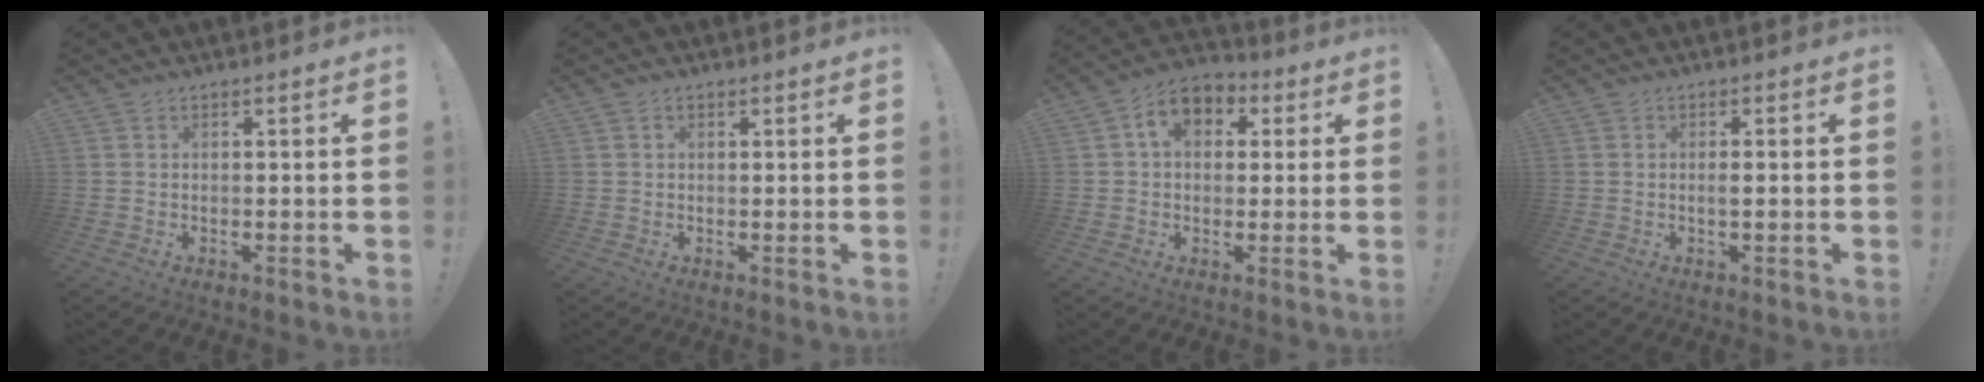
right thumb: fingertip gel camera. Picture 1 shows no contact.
{"total": 0.5, "force": [0.2, 0.4, 0.1], "torque": [-0.001, 0.001, 0.004]}
{"total": 8.5, "force": [2.8, 6.2, 5.2], "torque": [-0.085, 0.005, 0.053]}
{"total": 1.7, "force": [-0.3, 0.1, 1.7], "torque": [-0.029, -0.001, -0.008]}